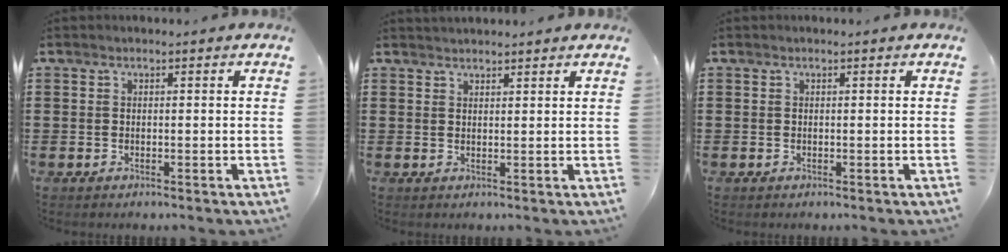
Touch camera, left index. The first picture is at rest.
{"total": 1.5, "force": [1.5, 0.1, 0.1], "torque": [-0.004, 0.002, 0.029]}
{"total": 0.0}